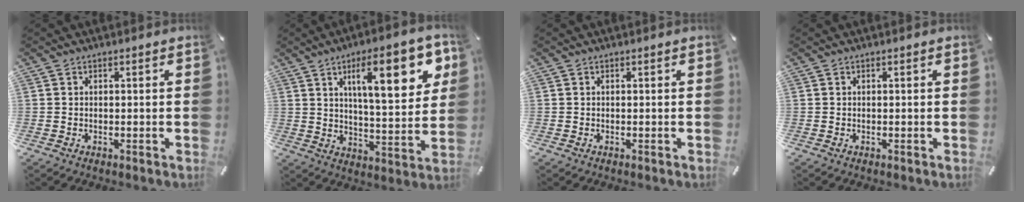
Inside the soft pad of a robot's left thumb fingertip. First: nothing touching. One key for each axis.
{"total": 19.0, "fx": 8.2, "fy": 6.5, "fz": 15.9, "tx": -0.238, "ty": -0.020, "tz": 0.122}
{"total": 0.0}
{"total": 0.0}